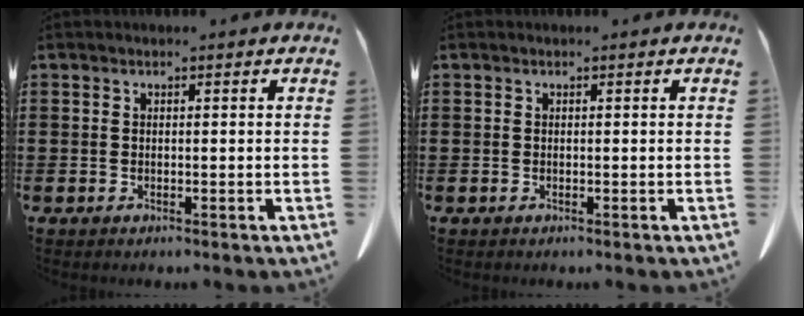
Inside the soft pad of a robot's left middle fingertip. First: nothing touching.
{"total": 0.0}